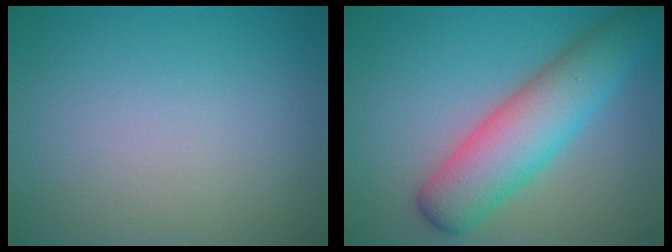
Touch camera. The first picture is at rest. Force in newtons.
{"total": 7.1, "press": 7.1, "slide": 0.2}